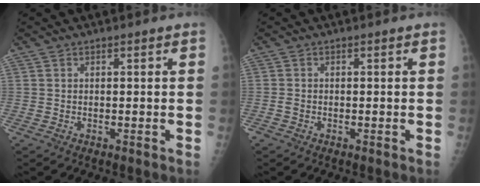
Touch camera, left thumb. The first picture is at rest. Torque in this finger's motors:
{"motor_torque": [-0.03, 0.04, 0.14, 0.13, 0.01]}